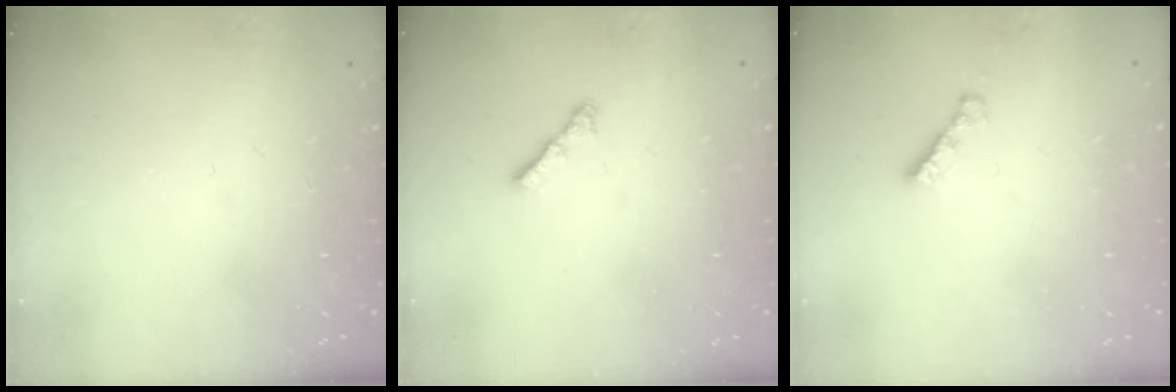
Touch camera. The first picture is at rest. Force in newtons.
{"total": 3.0, "press": 2.9, "slide": 0.6}
{"total": 2.7, "press": 2.7, "slide": 0.3}